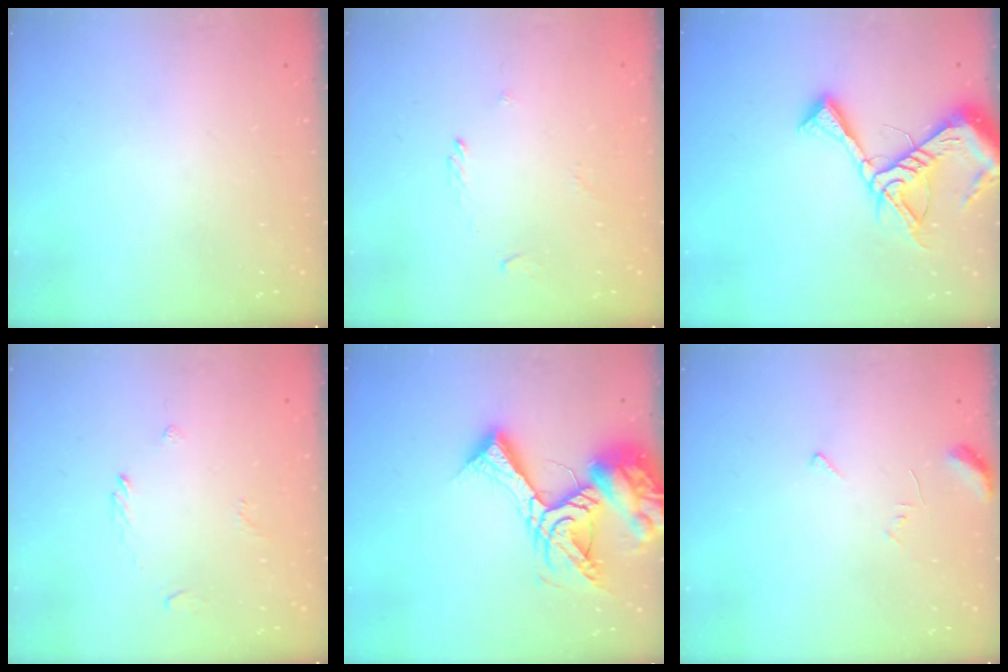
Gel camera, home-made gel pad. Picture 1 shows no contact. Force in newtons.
{"total": 1.4, "press": 1.3, "slide": 0.4}
{"total": 13.8, "press": 13.8, "slide": 1.3}
{"total": 2.6, "press": 2.5, "slide": 0.8}
{"total": 19.3, "press": 19.2, "slide": 2.1}
{"total": 5.5, "press": 5.5, "slide": 0.3}